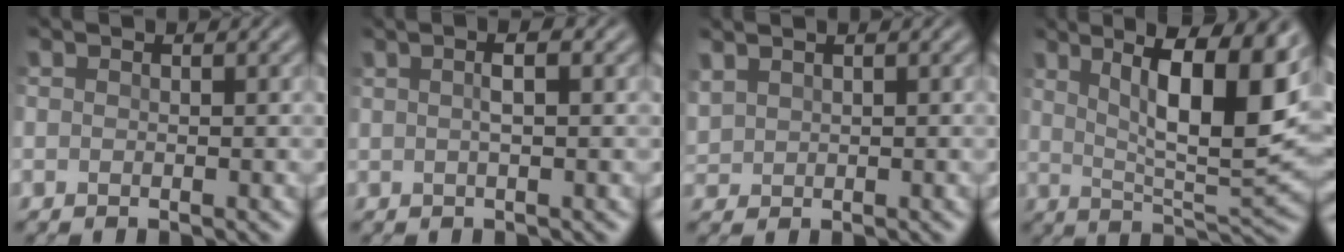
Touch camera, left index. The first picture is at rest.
{"total": 2.6, "force": [0.8, 0.8, 2.3], "torque": [-0.023, 0.000, -0.003]}
{"total": 1.3, "force": [1.0, 0.6, 0.4], "torque": [-0.017, 0.006, 0.028]}
{"total": 12.1, "force": [4.2, 3.4, 10.8], "torque": [-0.162, -0.003, 0.069]}